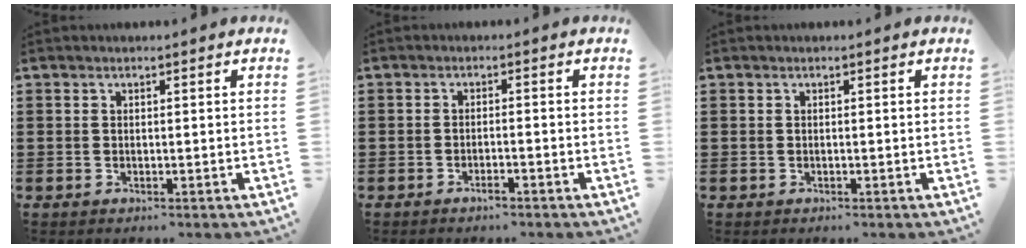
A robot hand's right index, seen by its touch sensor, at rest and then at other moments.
{"total": 1.6, "force": [-1.2, 0.0, 1.0], "torque": [-0.016, -0.004, -0.021]}
{"total": 0.0}